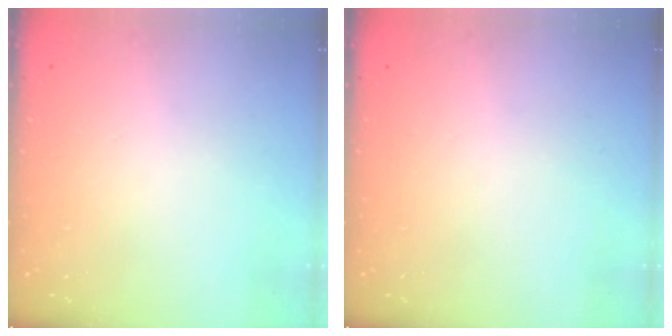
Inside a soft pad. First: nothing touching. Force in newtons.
{"total": 0.0}